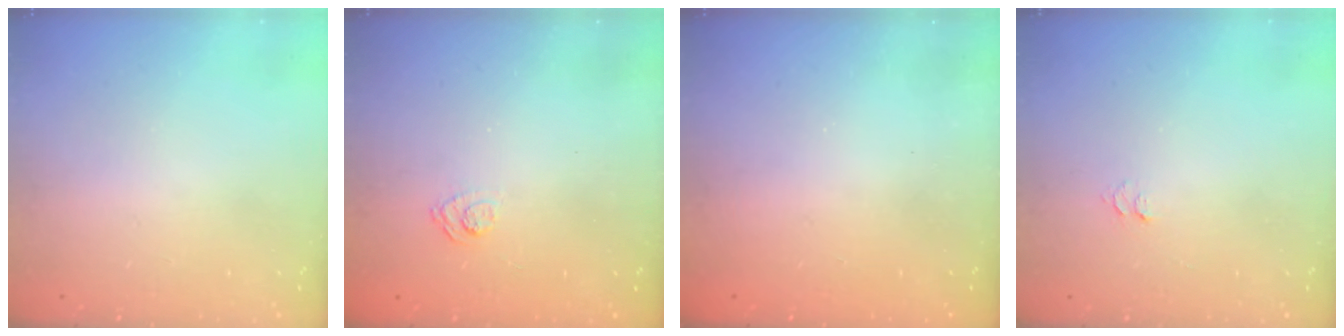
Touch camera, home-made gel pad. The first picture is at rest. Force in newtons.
{"total": 3.1, "press": 2.8, "slide": 1.3}
{"total": 2.6, "press": 2.4, "slide": 0.8}
{"total": 3.6, "press": 3.6, "slide": 0.4}